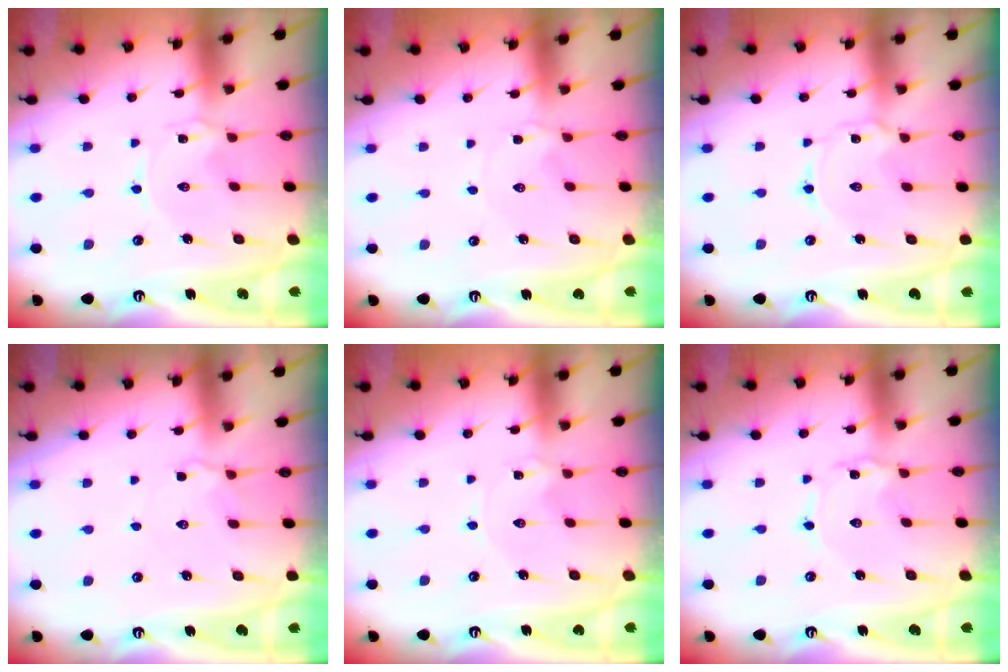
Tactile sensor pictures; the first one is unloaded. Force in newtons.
{"total": 0.8, "press": 0.7, "slide": 0.2}
{"total": 1.7, "press": 1.7, "slide": 0.2}
{"total": 2.6, "press": 2.5, "slide": 0.7}
{"total": 1.1, "press": 1.0, "slide": 0.2}
{"total": 0.9, "press": 0.9, "slide": 0.1}